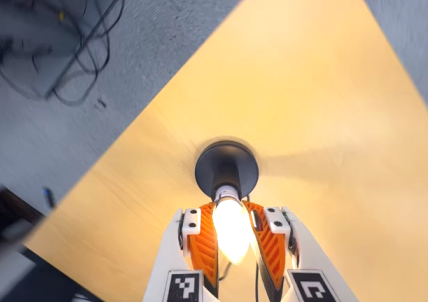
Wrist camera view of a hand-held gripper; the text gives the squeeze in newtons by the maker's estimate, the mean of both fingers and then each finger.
{"total": 23.1, "left": 23.8, "right": 22.5}